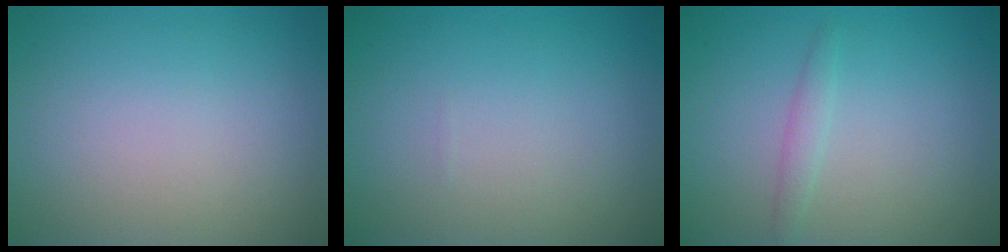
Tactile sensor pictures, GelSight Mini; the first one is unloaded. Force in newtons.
{"total": 0.0}
{"total": 1.2, "press": 1.2, "slide": 0.0}